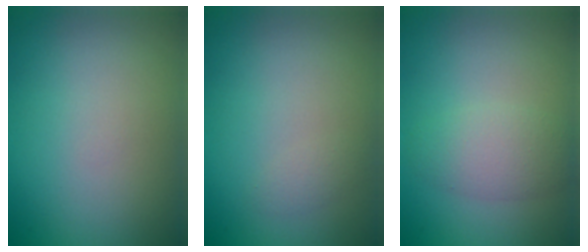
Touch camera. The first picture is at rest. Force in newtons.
{"total": 0.8, "press": 0.8, "slide": 0.0}
{"total": 3.1, "press": 3.1, "slide": 0.0}